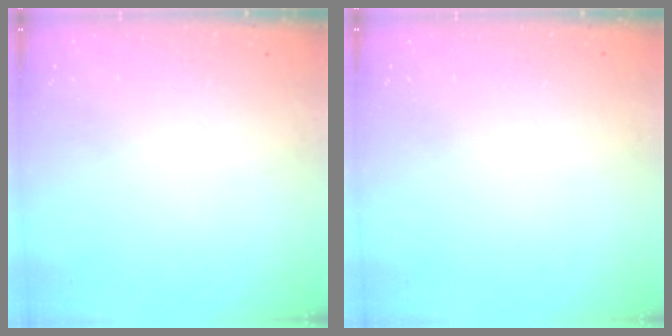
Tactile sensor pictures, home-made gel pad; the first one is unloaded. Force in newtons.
{"total": 0.0}